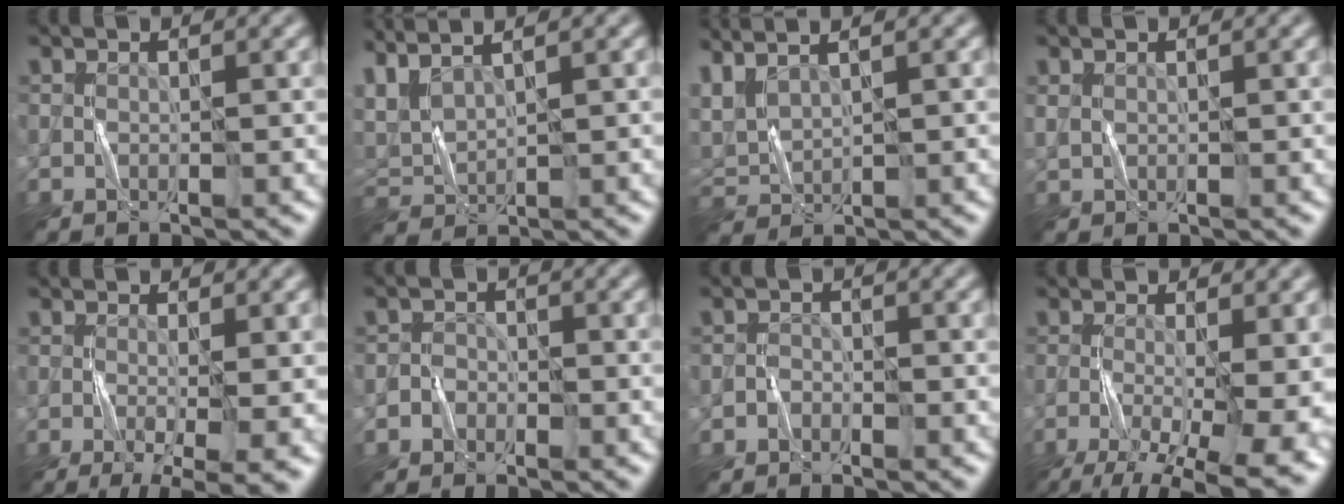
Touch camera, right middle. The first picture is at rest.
{"total": 3.5, "force": [2.6, 1.1, 2.1], "torque": [-0.065, 0.014, 0.061]}
{"total": 3.1, "force": [2.2, 1.1, 1.9], "torque": [-0.061, 0.014, 0.053]}
{"total": 0.7, "force": [0.4, 0.4, 0.4], "torque": [-0.014, 0.001, 0.013]}
{"total": 6.9, "force": [-2.1, 2.0, 6.2], "torque": [-0.084, -0.010, -0.022]}
{"total": 1.3, "force": [-0.8, 1.0, 0.2], "torque": [0.004, 0.007, -0.019]}
{"total": 1.0, "force": [-0.7, 0.6, 0.2], "torque": [-0.001, 0.005, -0.015]}
{"total": 11.2, "force": [-4.6, 4.1, 9.4], "torque": [-0.156, -0.024, -0.061]}